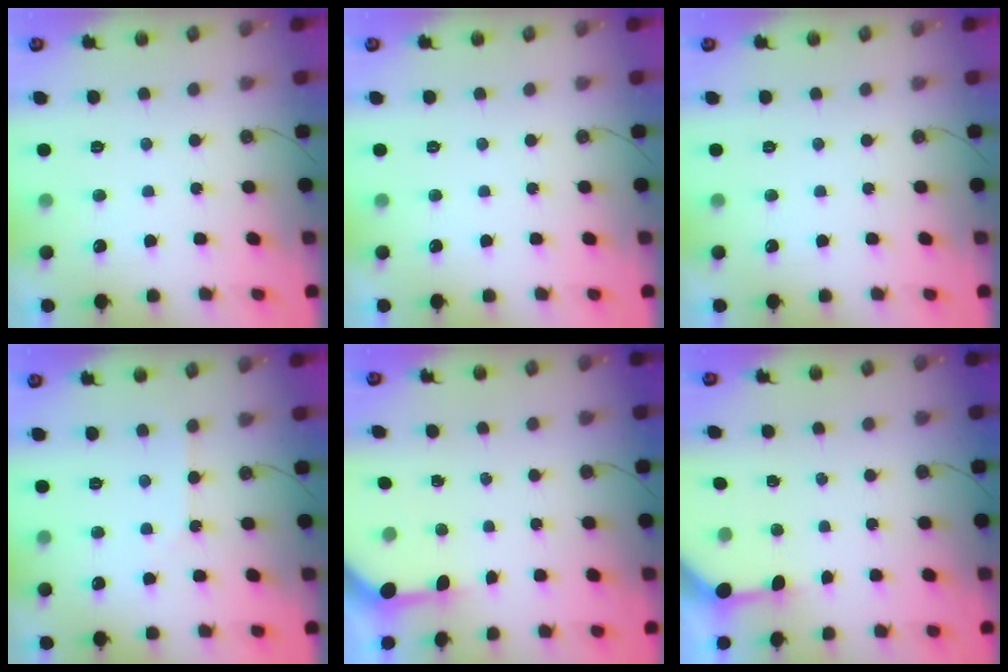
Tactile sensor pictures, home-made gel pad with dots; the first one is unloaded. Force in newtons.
{"total": 0.0}
{"total": 0.0}
{"total": 2.6, "press": 2.6, "slide": 0.5}
{"total": 3.4, "press": 3.4, "slide": 0.4}
{"total": 3.5, "press": 3.4, "slide": 0.4}